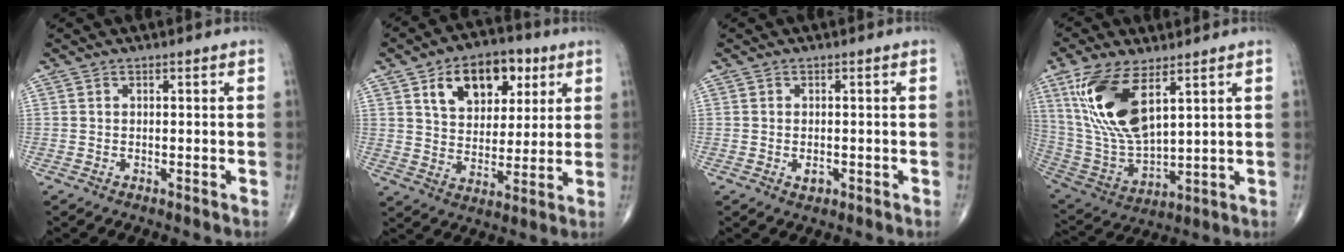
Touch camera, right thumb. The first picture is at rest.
{"total": 15.0, "force": [6.4, 9.7, 9.5], "torque": [-0.104, -0.015, 0.109]}
{"total": 1.8, "force": [-0.5, 1.2, 1.2], "torque": [-0.016, 0.000, -0.005]}
{"total": 17.1, "force": [7.4, 7.3, 13.6], "torque": [-0.273, -0.029, 0.157]}